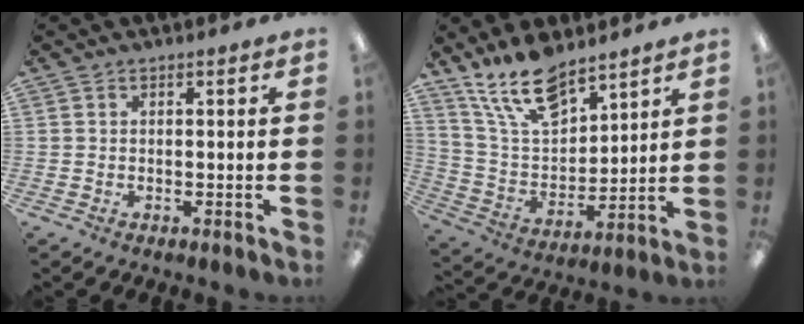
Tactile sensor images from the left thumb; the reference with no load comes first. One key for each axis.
{"total": 15.3, "fx": 11.6, "fy": 6.5, "fz": 7.5, "tx": -0.153, "ty": -0.060, "tz": 0.214}